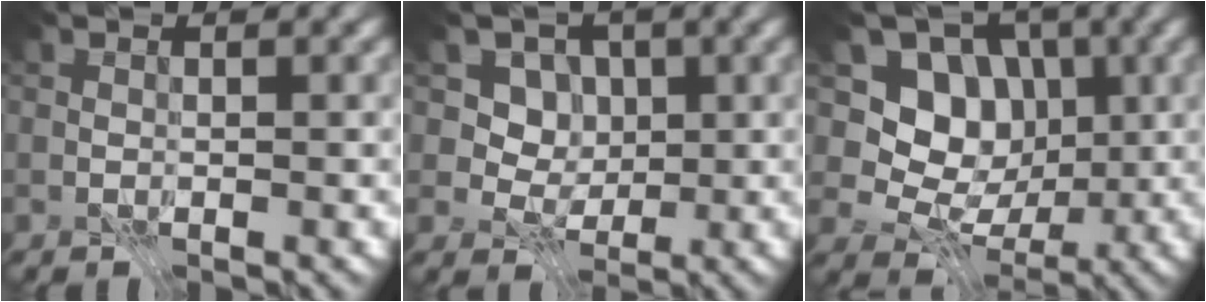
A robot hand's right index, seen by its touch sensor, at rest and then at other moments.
{"total": 6.0, "force": [1.9, 5.1, 2.6], "torque": [-0.037, -0.007, 0.026]}
{"total": 7.9, "force": [1.4, 6.7, 4.0], "torque": [-0.058, 0.006, 0.001]}